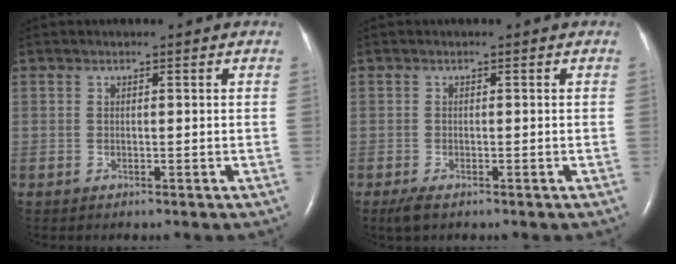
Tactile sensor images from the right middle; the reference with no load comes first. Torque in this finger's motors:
{"motor_torque": [0.24, -0.21, -0.01, 0.04]}